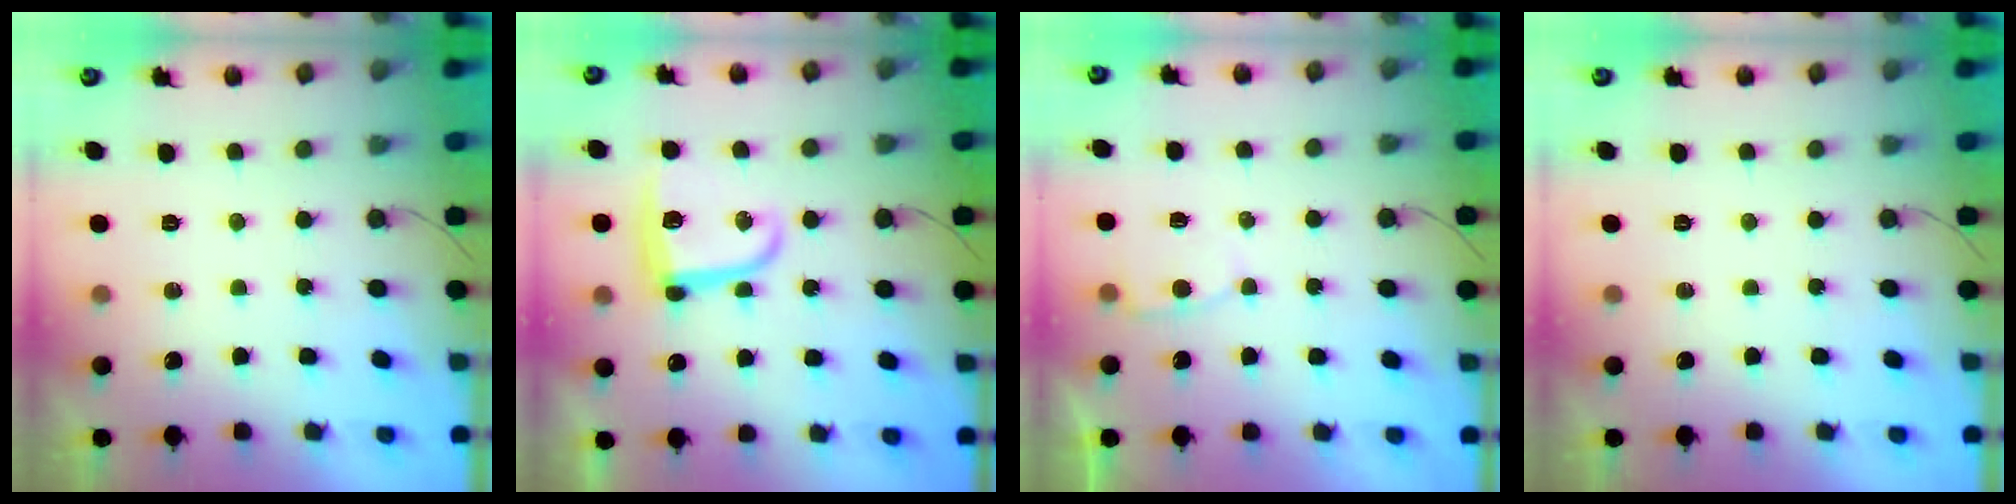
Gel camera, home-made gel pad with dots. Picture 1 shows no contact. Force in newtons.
{"total": 11.5, "press": 11.5, "slide": 0.6}
{"total": 3.8, "press": 3.7, "slide": 0.4}
{"total": 0.0}